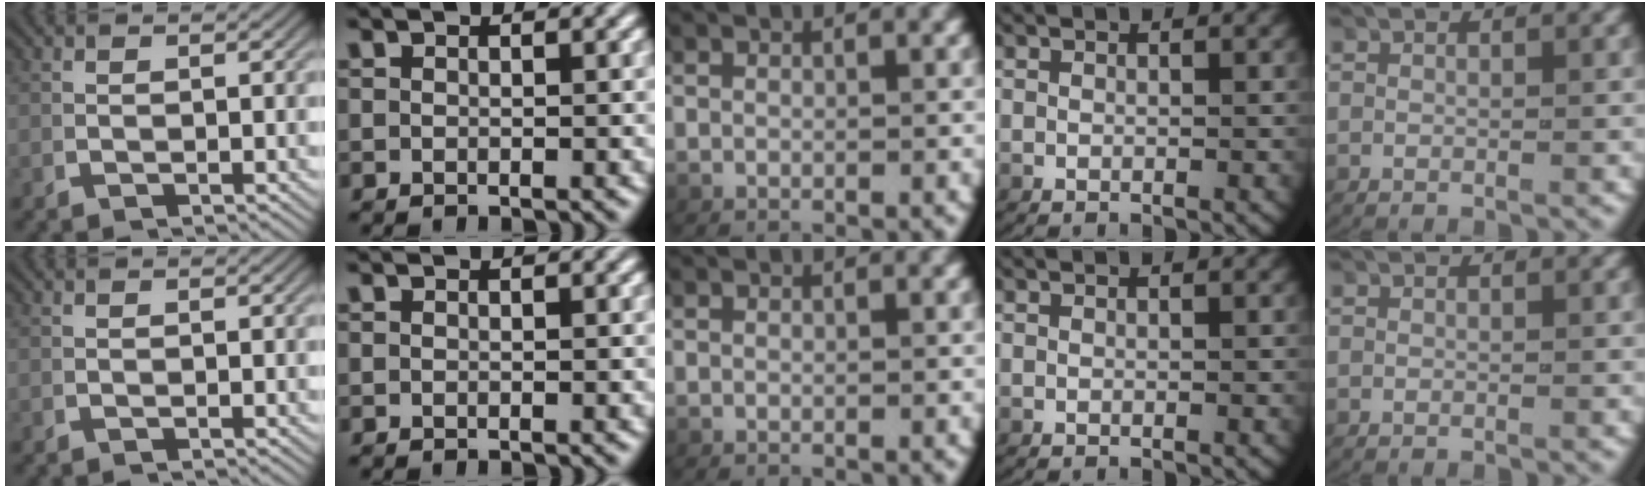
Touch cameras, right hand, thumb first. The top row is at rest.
{}